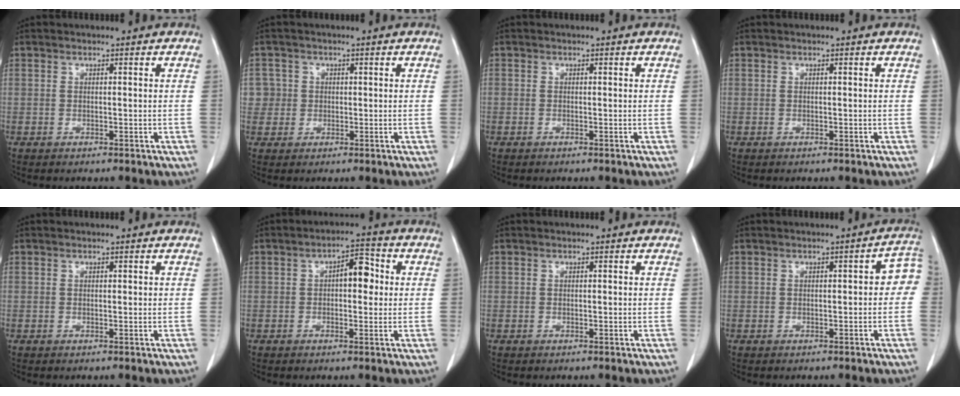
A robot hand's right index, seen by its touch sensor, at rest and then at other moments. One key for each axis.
{"total": 3.1, "fx": 0.4, "fy": 3.0, "fz": -0.3, "tx": 0.022, "ty": 0.010, "tz": 0.008}
{"total": 0.0}
{"total": 0.0}
{"total": 0.0}
{"total": 5.1, "fx": 0.7, "fy": 2.3, "fz": 4.5, "tx": -0.064, "ty": 0.022, "tz": 0.008}
{"total": 0.0}
{"total": 3.8, "fx": 0.1, "fy": 1.3, "fz": 3.6, "tx": -0.034, "ty": 0.015, "tz": -0.004}